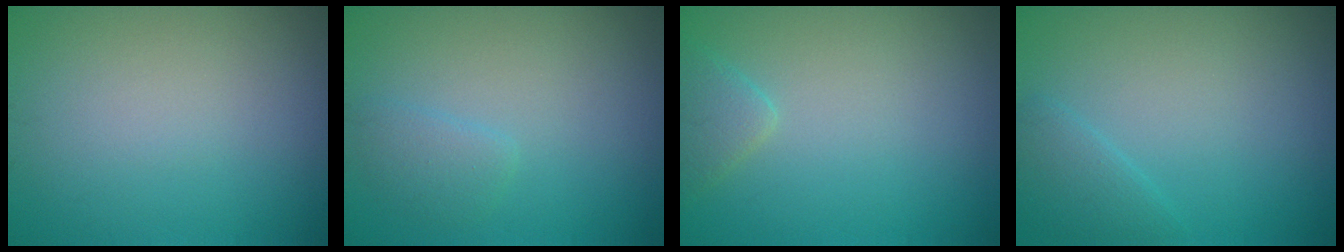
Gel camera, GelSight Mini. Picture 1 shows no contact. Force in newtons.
{"total": 1.4, "press": 1.4, "slide": 0.2}
{"total": 1.7, "press": 1.7, "slide": 0.1}
{"total": 1.7, "press": 1.7, "slide": 0.1}